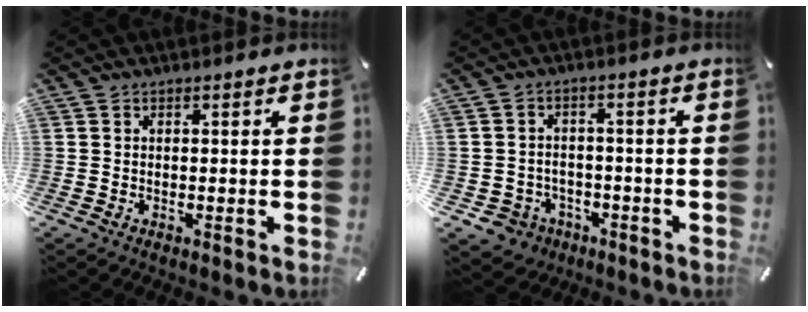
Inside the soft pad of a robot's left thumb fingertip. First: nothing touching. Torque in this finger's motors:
{"motor_torque": [-0.08, 0.47, -0.02, 0.26, 0.02]}